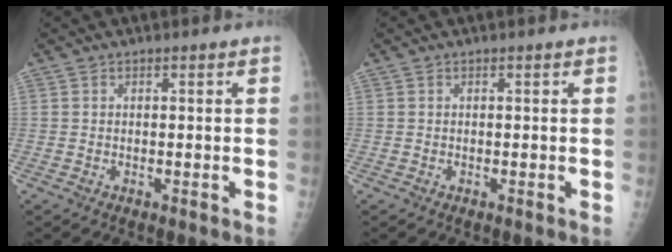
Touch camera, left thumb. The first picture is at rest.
{"total": 0.0}